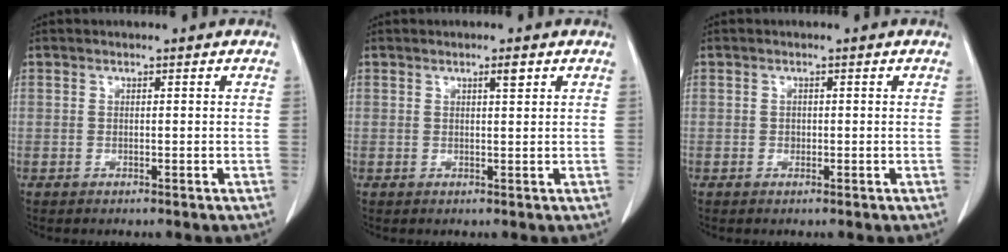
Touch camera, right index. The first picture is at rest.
{"total": 1.4, "force": [0.8, 0.1, 1.2], "torque": [-0.021, -0.002, 0.011]}
{"total": 0.6, "force": [-0.1, 0.6, 0.2], "torque": [0.000, 0.004, 0.000]}